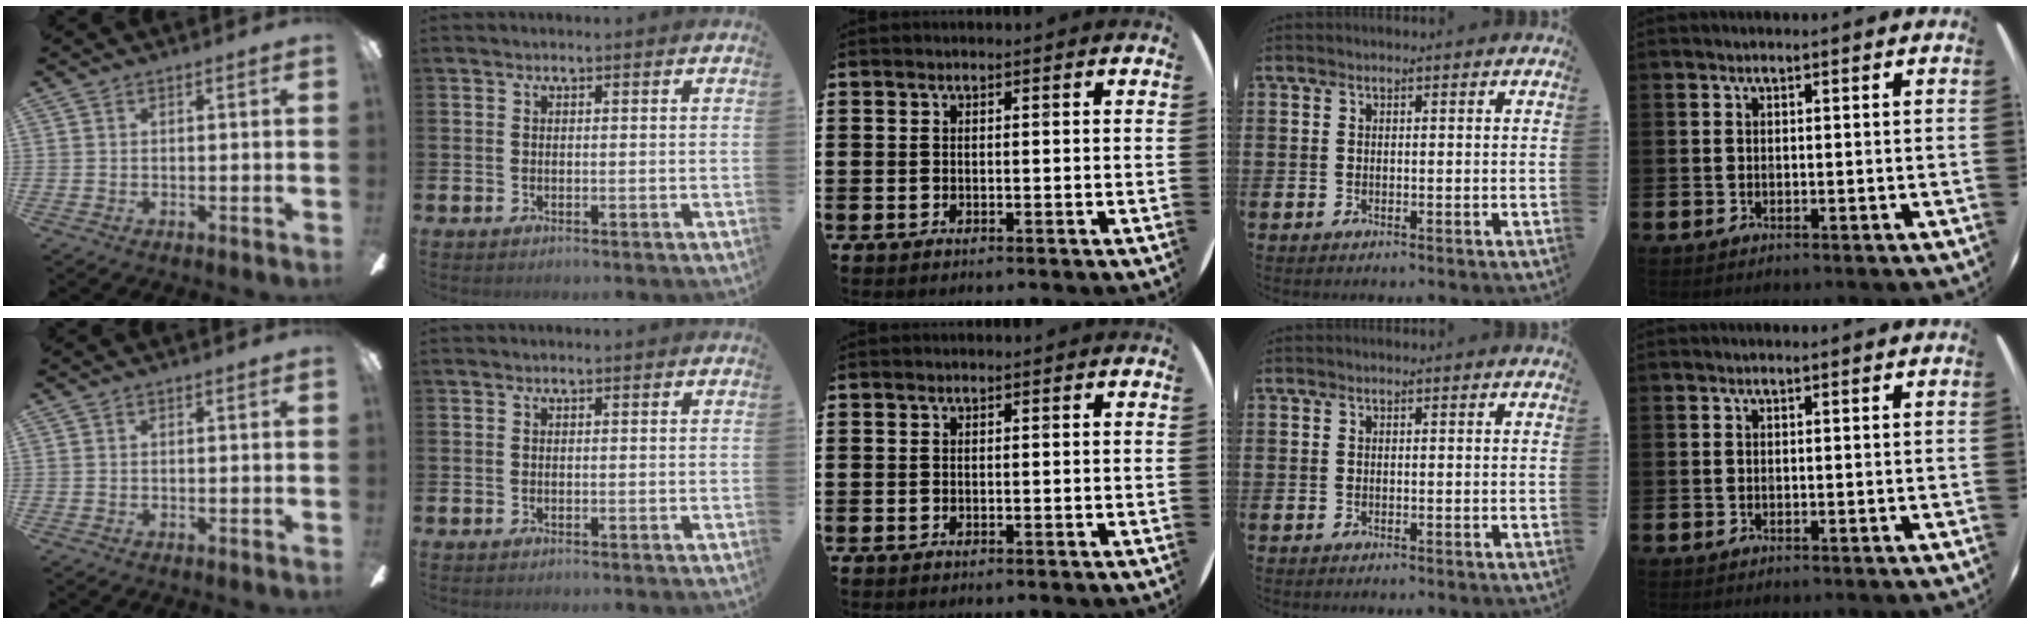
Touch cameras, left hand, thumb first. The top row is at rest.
{}